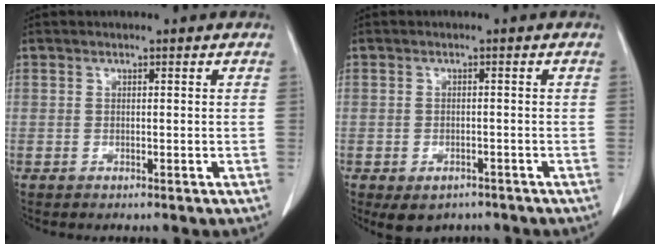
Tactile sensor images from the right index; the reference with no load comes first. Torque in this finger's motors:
{"motor_torque": [0.60, -0.49, 0.20, 0.04]}